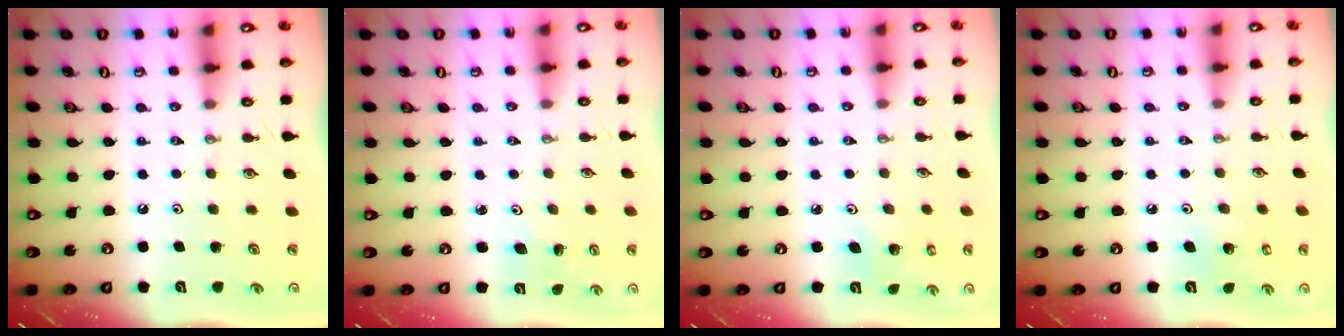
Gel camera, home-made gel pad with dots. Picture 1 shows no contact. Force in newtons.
{"total": 3.3, "press": 3.3, "slide": 0.3}
{"total": 3.4, "press": 3.4, "slide": 0.4}
{"total": 5.1, "press": 5.1, "slide": 0.4}